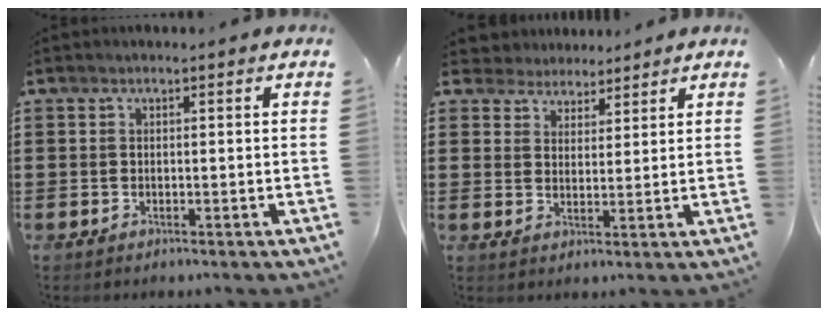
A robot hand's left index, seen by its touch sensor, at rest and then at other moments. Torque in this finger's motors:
{"motor_torque": [1.16, -0.97, 0.10, 0.01]}